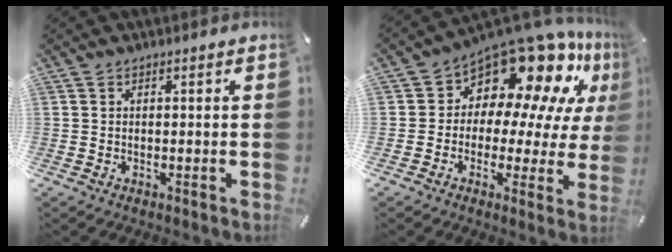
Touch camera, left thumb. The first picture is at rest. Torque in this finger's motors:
{"motor_torque": [2.48, 2.53, 0.80, 0.31, 0.07]}